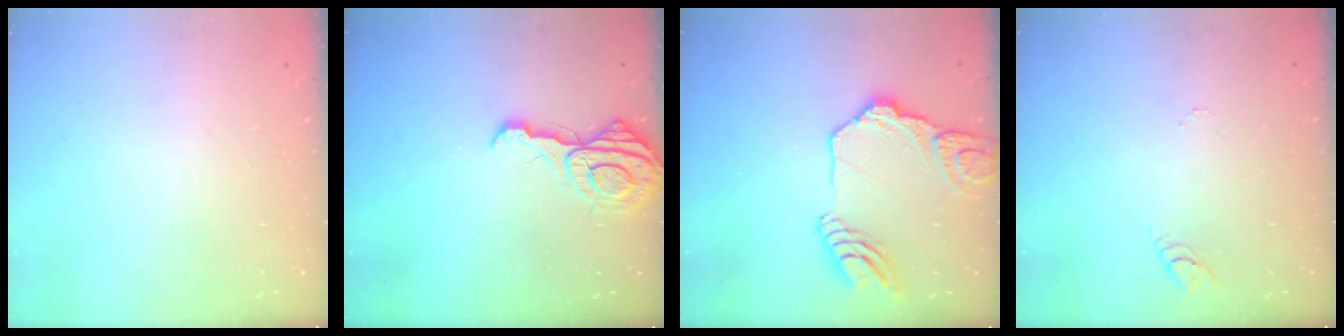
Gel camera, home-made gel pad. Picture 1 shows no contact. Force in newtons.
{"total": 11.3, "press": 11.2, "slide": 1.3}
{"total": 15.3, "press": 15.3, "slide": 1.5}
{"total": 2.7, "press": 2.7, "slide": 0.2}